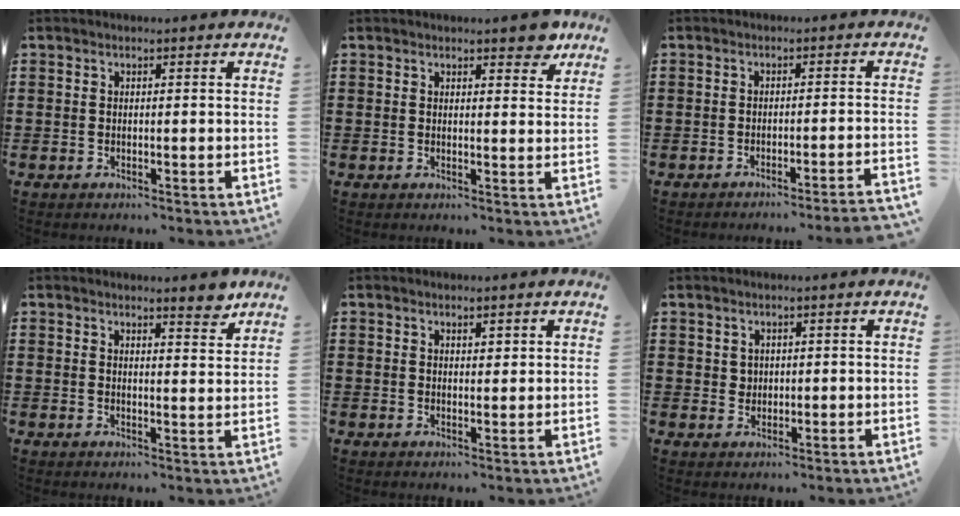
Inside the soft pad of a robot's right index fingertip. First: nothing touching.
{"total": 3.4, "force": [2.7, 1.3, 1.6], "torque": [-0.006, -0.004, 0.044]}
{"total": 2.3, "force": [-2.0, -0.5, 0.9], "torque": [-0.016, -0.002, -0.042]}
{"total": 3.5, "force": [3.2, 0.6, 1.4], "torque": [-0.026, -0.005, 0.056]}
{"total": 1.3, "force": [1.1, 0.6, 0.4], "torque": [-0.007, 0.004, 0.020]}
{"total": 1.5, "force": [0.9, 1.2, 0.2], "torque": [-0.008, 0.006, 0.017]}